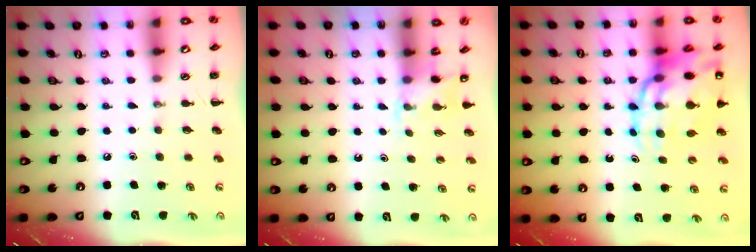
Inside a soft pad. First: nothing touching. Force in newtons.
{"total": 2.5, "press": 2.4, "slide": 0.9}
{"total": 19.3, "press": 18.7, "slide": 5.0}